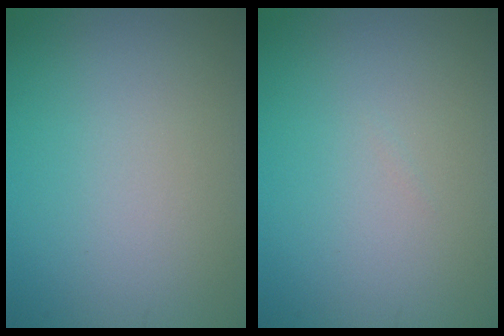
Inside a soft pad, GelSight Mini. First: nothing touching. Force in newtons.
{"total": 0.0}